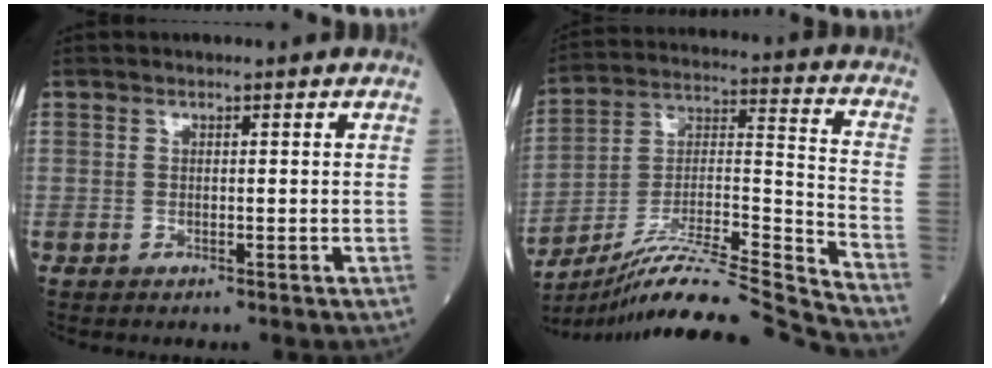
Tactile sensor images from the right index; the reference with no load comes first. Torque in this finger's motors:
{"motor_torque": [-0.48, -0.55, 0.47, 0.08]}